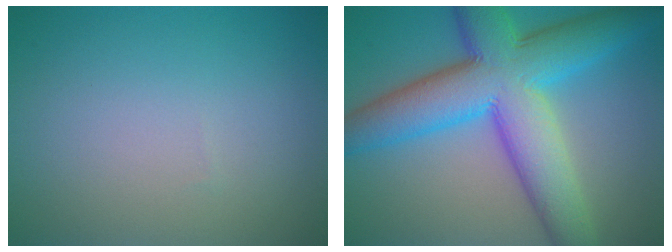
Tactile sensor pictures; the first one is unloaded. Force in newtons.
{"total": 11.8, "press": 11.8, "slide": 0.1}